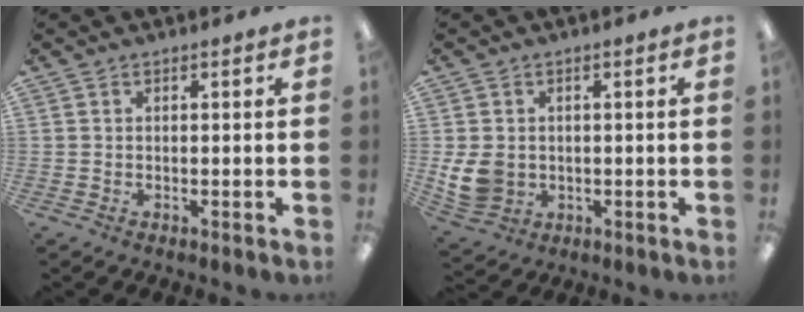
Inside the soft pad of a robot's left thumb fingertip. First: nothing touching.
{"total": 7.4, "force": [0.1, 6.4, 3.8], "torque": [-0.081, 0.005, 0.005]}